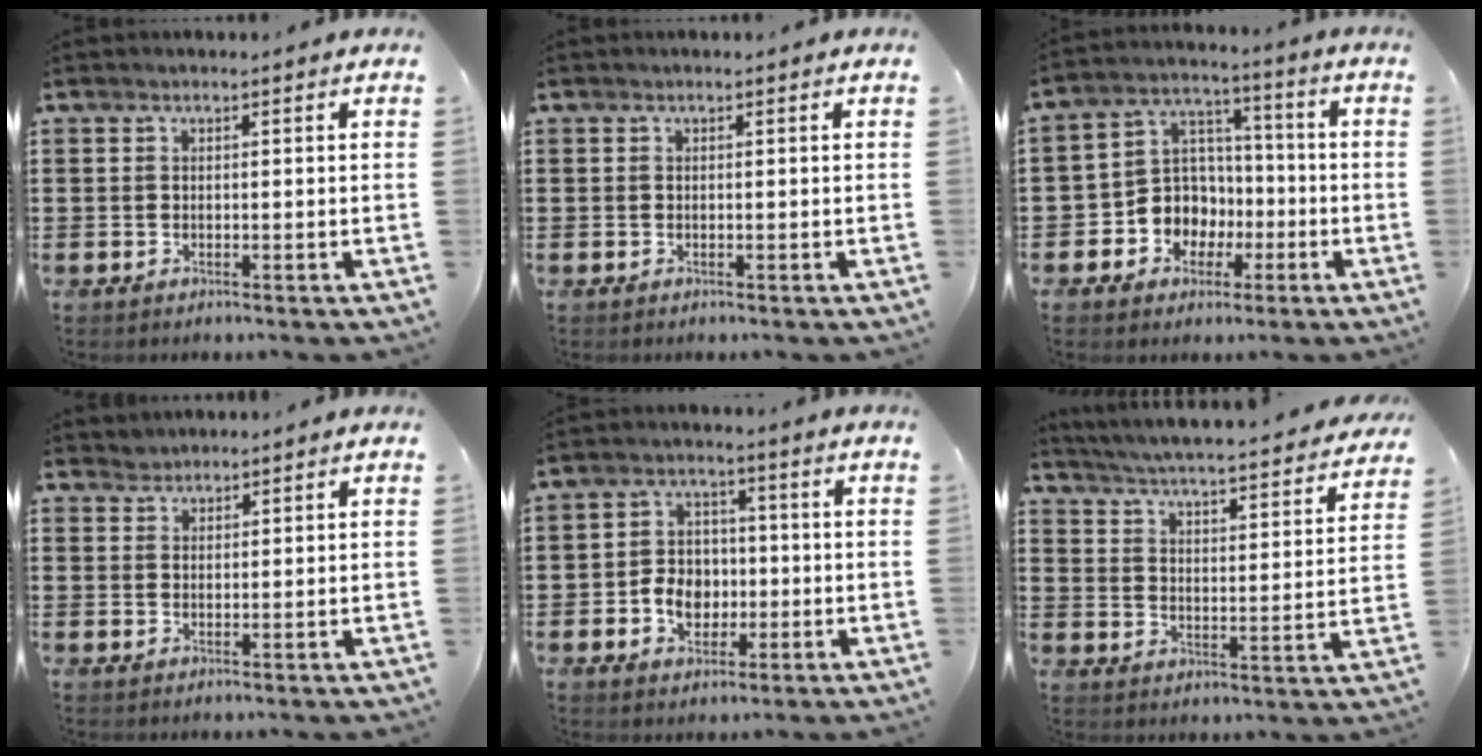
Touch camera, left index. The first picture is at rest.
{"total": 0.0}
{"total": 8.3, "force": [-2.6, 7.6, 2.1], "torque": [-0.086, 0.008, -0.050]}
{"total": 1.5, "force": [1.4, 0.4, -0.3], "torque": [0.001, 0.000, 0.029]}
{"total": 5.9, "force": [-1.4, 4.8, 3.2], "torque": [-0.067, 0.006, -0.030]}
{"total": 4.1, "force": [3.9, -0.5, 1.2], "torque": [-0.045, -0.039, 0.057]}